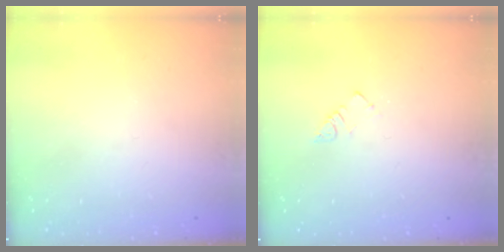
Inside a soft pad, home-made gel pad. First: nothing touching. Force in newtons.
{"total": 2.3, "press": 2.3, "slide": 0.4}